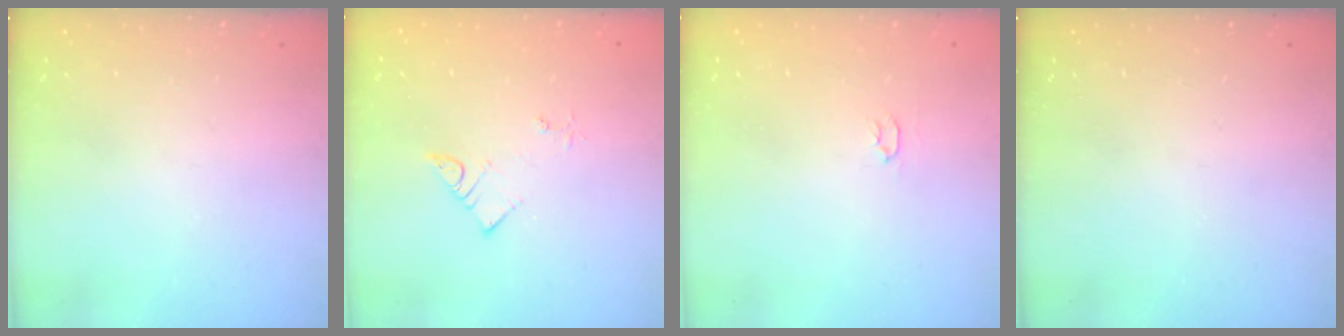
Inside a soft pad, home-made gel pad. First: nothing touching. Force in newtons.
{"total": 4.8, "press": 4.8, "slide": 0.2}
{"total": 2.0, "press": 2.0, "slide": 0.3}
{"total": 0.0}